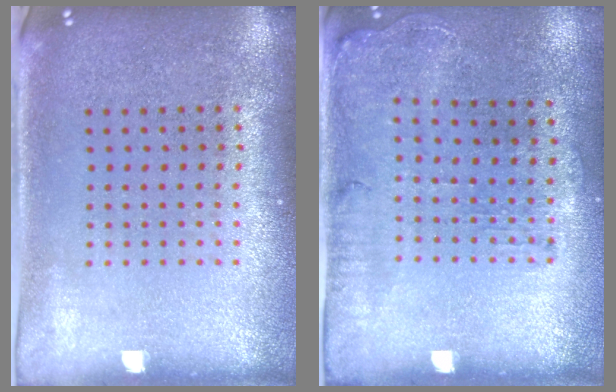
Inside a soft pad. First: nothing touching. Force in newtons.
{"total": 1.3, "press": 1.2, "slide": 0.5}